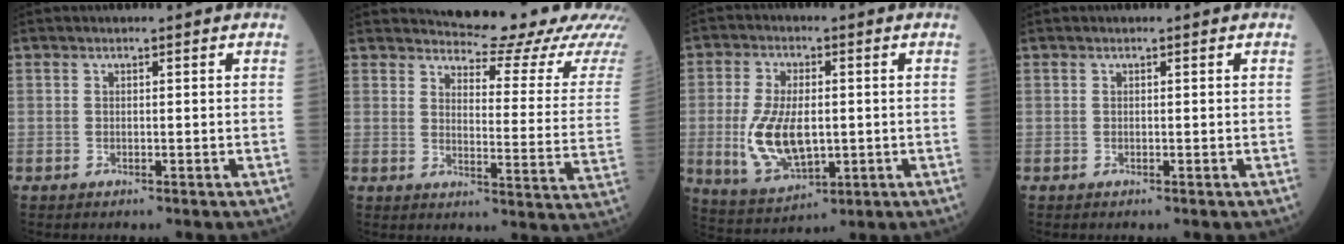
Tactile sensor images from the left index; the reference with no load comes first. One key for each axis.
{"total": 16.2, "fx": 15.7, "fy": 1.7, "fz": 3.6, "tx": -0.030, "ty": -0.087, "tz": 0.160}
{"total": 10.7, "fx": -1.1, "fy": 5.3, "fz": 9.2, "tx": -0.194, "ty": -0.005, "tz": -0.008}
{"total": 0.0}